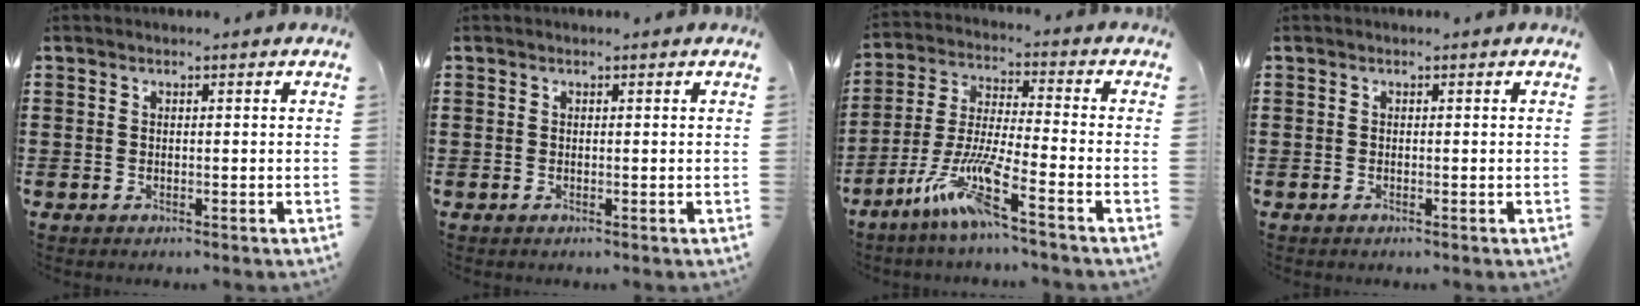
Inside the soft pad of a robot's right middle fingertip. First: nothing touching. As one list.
[{"total": 0.0}, {"total": 9.1, "force": [-6.1, 0.5, 6.7], "torque": [-0.148, -0.013, -0.122]}, {"total": 0.0}]